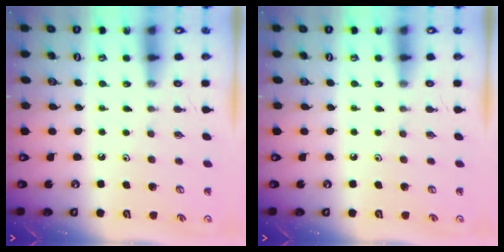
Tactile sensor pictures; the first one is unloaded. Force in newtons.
{"total": 0.0}